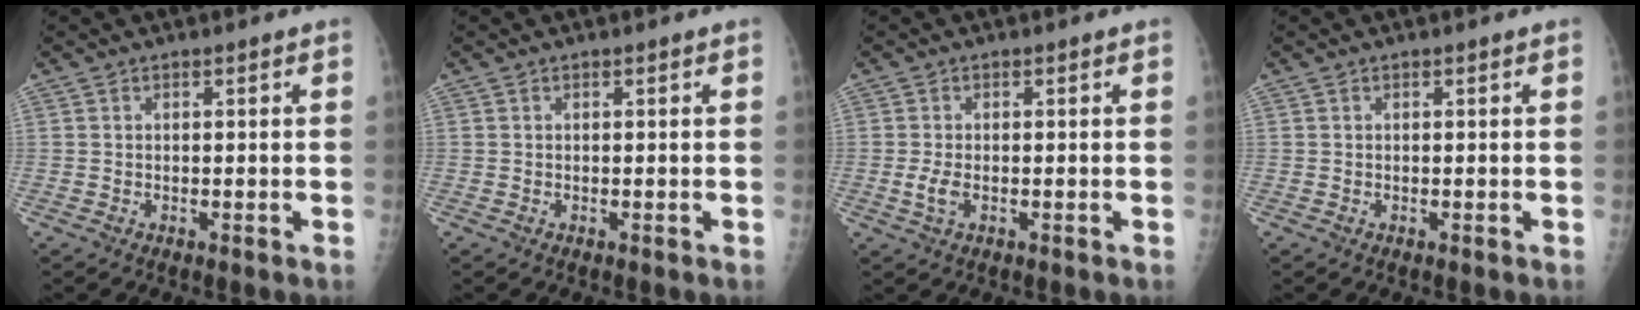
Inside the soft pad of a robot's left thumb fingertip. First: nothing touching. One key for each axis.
{"total": 0.0}
{"total": 2.5, "fx": -0.5, "fy": 1.3, "fz": 2.1, "tx": -0.046, "ty": -0.004, "tz": -0.009}
{"total": 0.0}